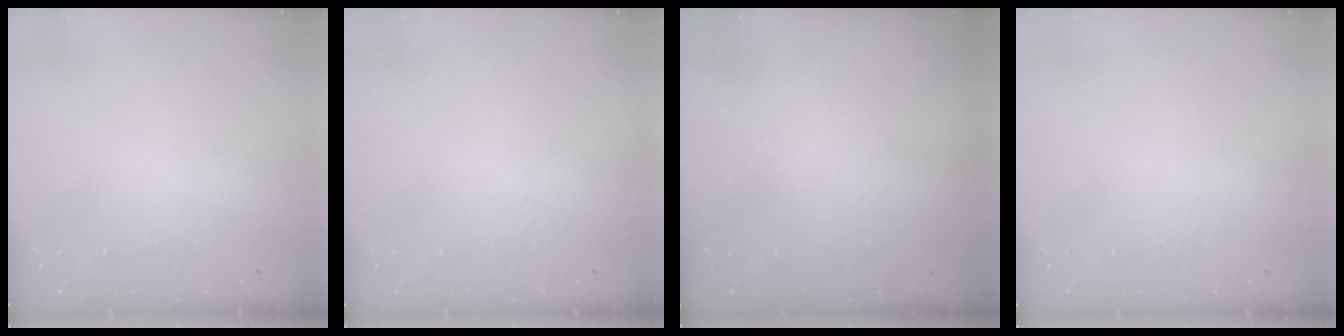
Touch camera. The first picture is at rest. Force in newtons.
{"total": 0.0}
{"total": 3.0, "press": 3.0, "slide": 0.1}
{"total": 0.0}